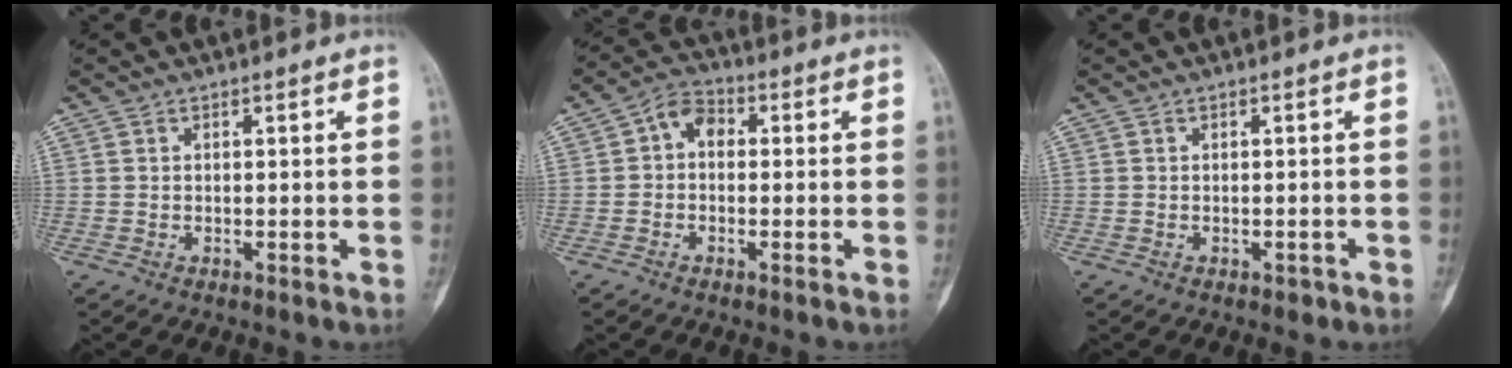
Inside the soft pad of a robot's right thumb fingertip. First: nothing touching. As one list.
[{"total": 5.0, "force": [0.2, 3.7, 3.4], "torque": [-0.041, 0.017, -0.013]}, {"total": 0.8, "force": [-0.5, 0.5, 0.3], "torque": [-0.002, 0.003, -0.006]}]